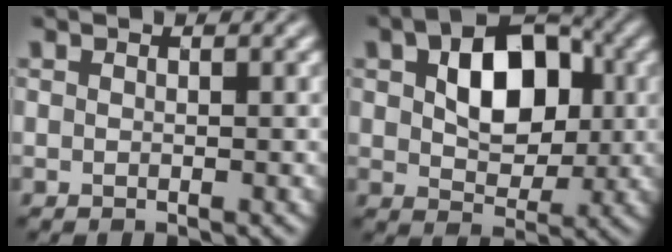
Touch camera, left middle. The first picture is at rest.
{"total": 7.5, "force": [1.2, 4.9, 5.5], "torque": [-0.099, 0.005, 0.016]}